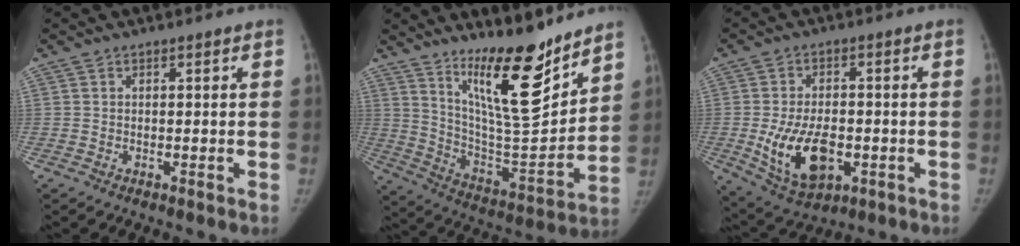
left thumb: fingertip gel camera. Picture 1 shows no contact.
{"total": 19.6, "force": [14.0, 4.6, 12.9], "torque": [-0.165, -0.113, 0.243]}
{"total": 12.6, "force": [-2.9, 7.3, 9.9], "torque": [-0.164, 0.003, -0.035]}